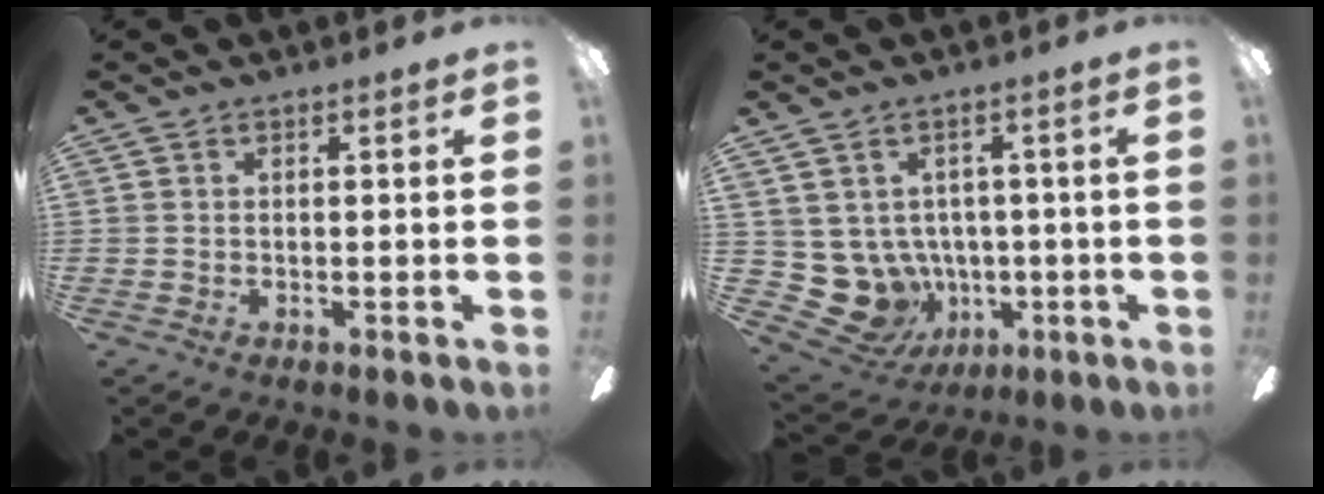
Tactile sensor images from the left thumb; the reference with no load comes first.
{"total": 8.8, "force": [-0.9, 8.3, 2.7], "torque": [-0.116, -0.008, -0.009]}